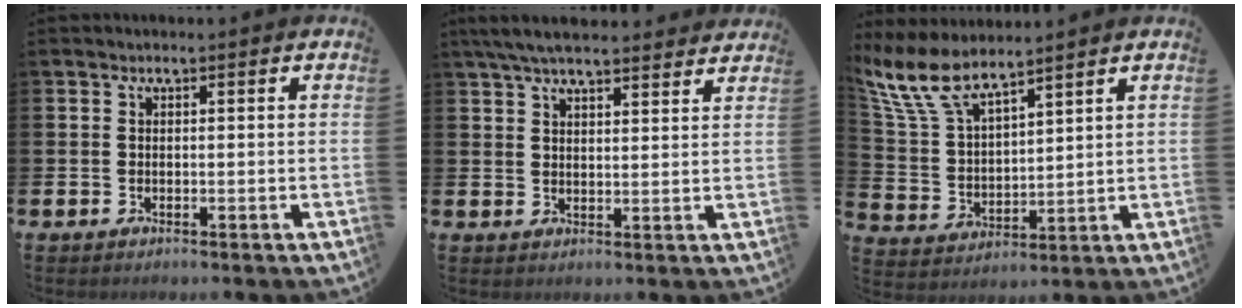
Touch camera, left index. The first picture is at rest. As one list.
[{"total": 6.1, "force": [5.6, 0.9, 2.0], "torque": [-0.048, -0.019, 0.103]}, {"total": 8.5, "force": [7.4, 2.2, 3.5], "torque": [-0.104, -0.027, 0.136]}]